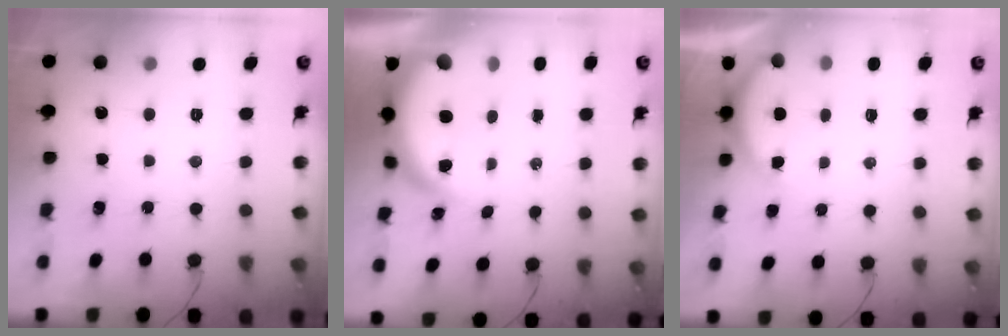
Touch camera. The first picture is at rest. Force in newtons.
{"total": 8.8, "press": 8.7, "slide": 1.2}
{"total": 2.3, "press": 2.2, "slide": 0.6}